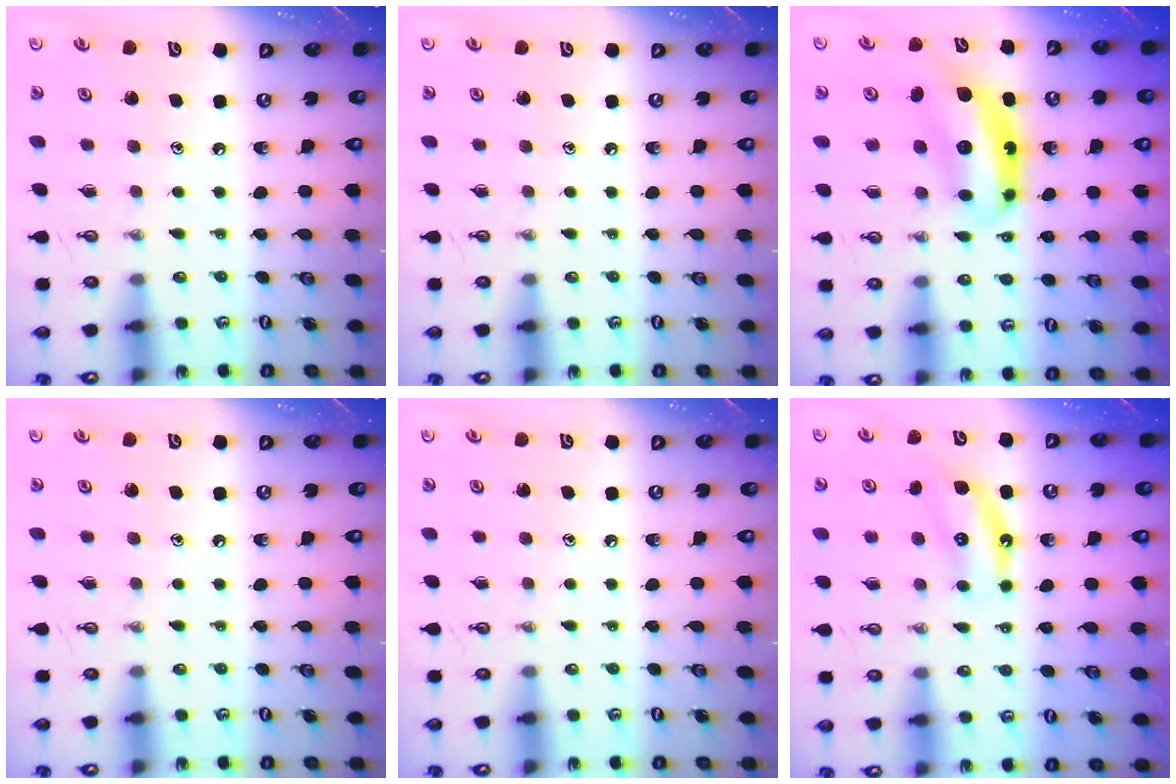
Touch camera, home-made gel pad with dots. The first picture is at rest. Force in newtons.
{"total": 0.0}
{"total": 7.4, "press": 7.4, "slide": 0.7}
{"total": 0.0}
{"total": 0.0}
{"total": 5.9, "press": 5.9, "slide": 0.9}